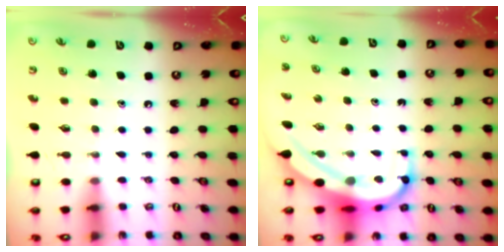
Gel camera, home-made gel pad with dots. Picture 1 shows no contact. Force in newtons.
{"total": 8.5, "press": 8.5, "slide": 0.8}